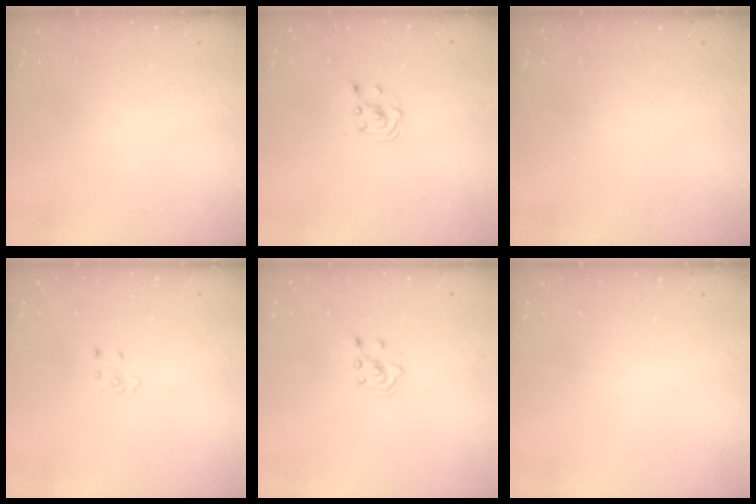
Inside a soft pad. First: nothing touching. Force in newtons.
{"total": 2.6, "press": 2.4, "slide": 1.0}
{"total": 0.0}
{"total": 3.7, "press": 3.7, "slide": 0.3}
{"total": 3.1, "press": 3.0, "slide": 0.8}
{"total": 0.0}